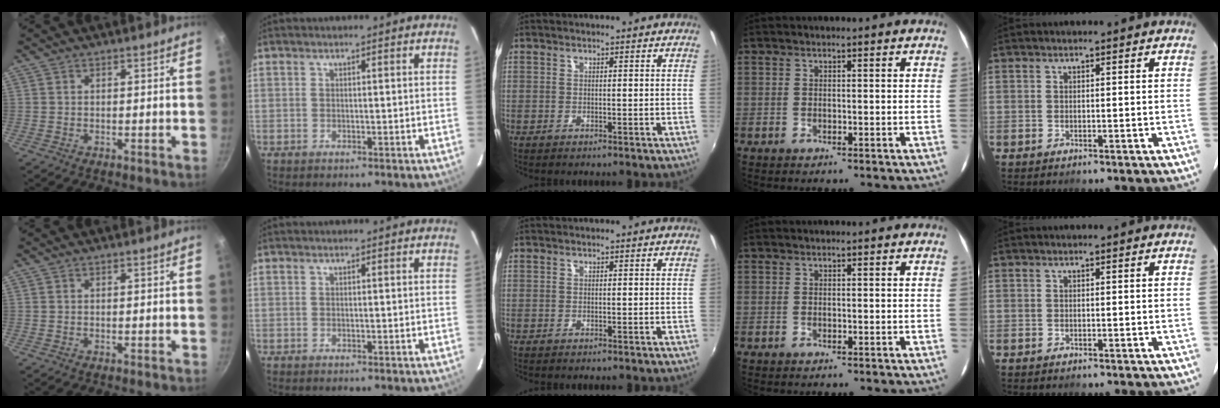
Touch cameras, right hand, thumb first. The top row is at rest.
{}